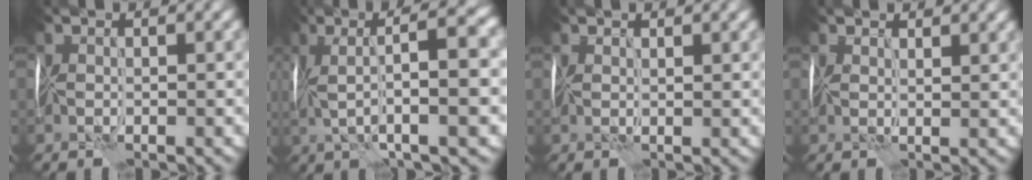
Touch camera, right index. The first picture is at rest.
{"total": 8.6, "force": [1.5, 1.9, 8.3], "torque": [-0.129, 0.022, 0.022]}
{"total": 1.1, "force": [0.9, 0.4, 0.3], "torque": [-0.002, 0.006, 0.012]}
{"total": 2.3, "force": [1.8, 1.0, 1.0], "torque": [-0.015, 0.004, 0.023]}